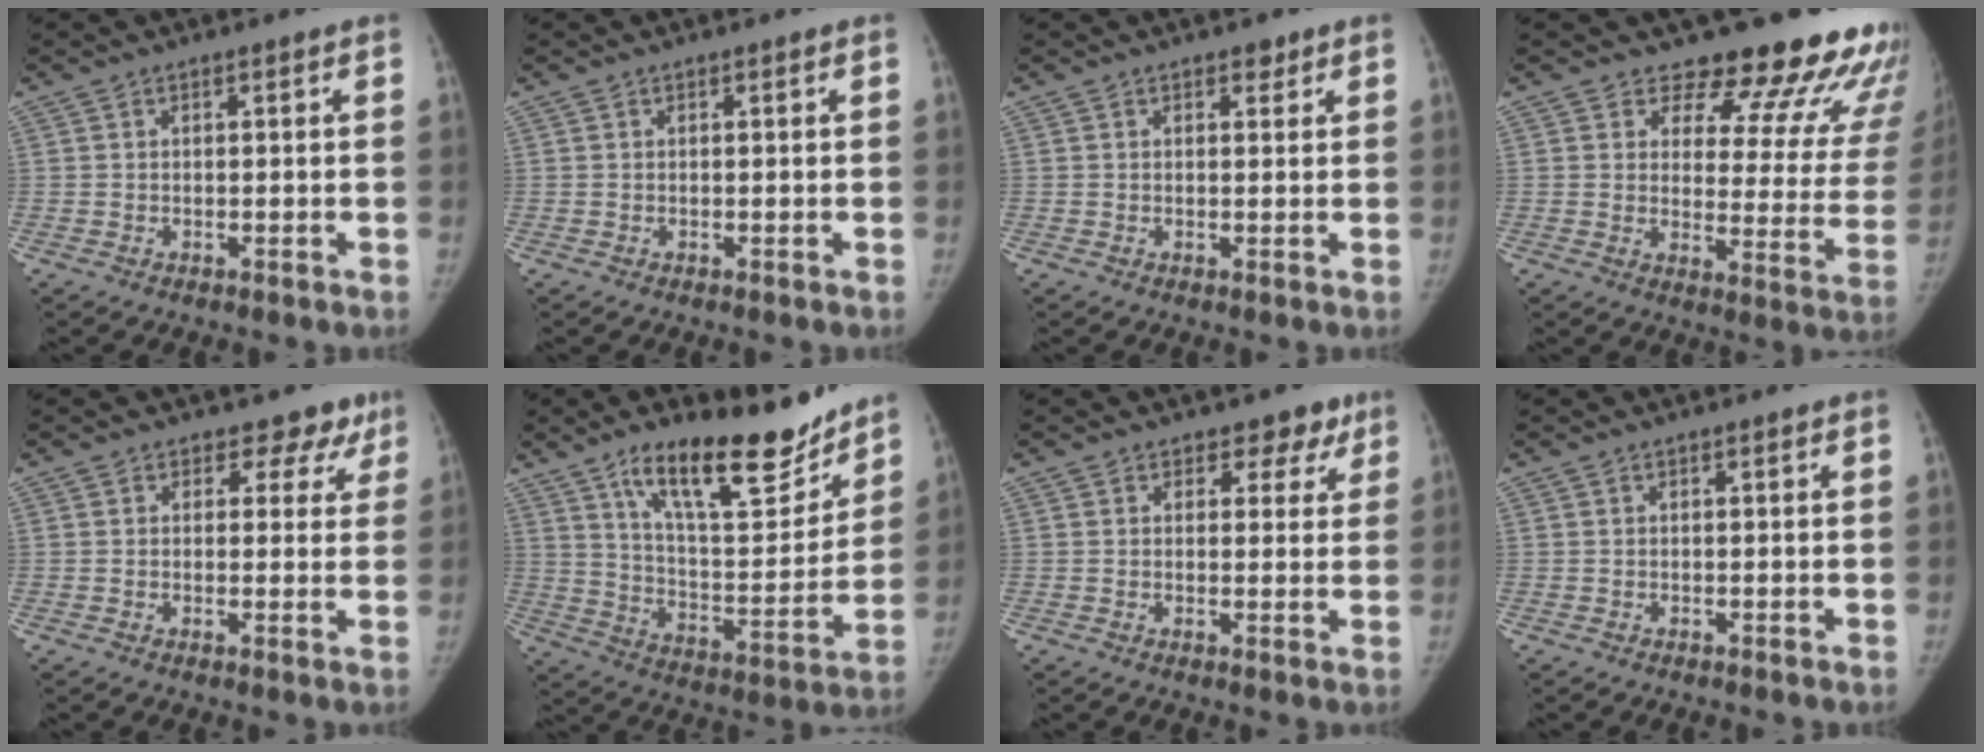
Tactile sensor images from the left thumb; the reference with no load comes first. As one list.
[{"total": 0.0}, {"total": 1.2, "force": [0.9, 0.8, 0.4], "torque": [0.007, -0.004, 0.008]}, {"total": 19.5, "force": [16.5, 7.3, 7.5], "torque": [-0.042, -0.123, 0.187]}, {"total": 5.2, "force": [3.6, 3.7, 0.4], "torque": [0.039, -0.016, 0.027]}, {"total": 20.6, "force": [14.7, 6.9, 12.7], "torque": [-0.153, -0.085, 0.243]}, {"total": 4.3, "force": [2.8, 3.1, 0.9], "torque": [0.028, -0.012, 0.030]}, {"total": 0.0}]